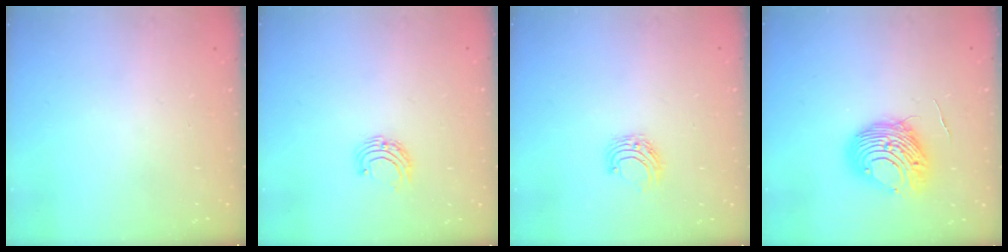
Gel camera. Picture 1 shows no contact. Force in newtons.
{"total": 5.2, "press": 5.2, "slide": 0.5}
{"total": 6.4, "press": 6.3, "slide": 0.7}
{"total": 9.7, "press": 9.7, "slide": 0.8}